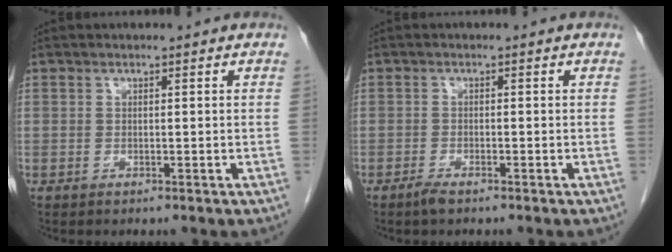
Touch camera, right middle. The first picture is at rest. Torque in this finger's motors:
{"motor_torque": [-0.04, -0.14, 0.01, 0.01]}